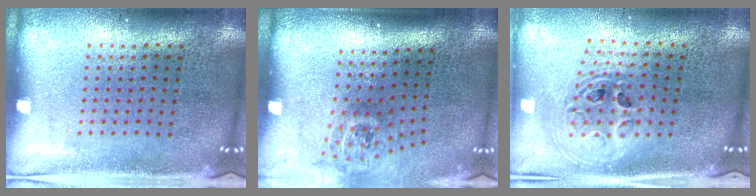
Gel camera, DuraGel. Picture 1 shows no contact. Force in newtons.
{"total": 1.9, "press": 1.3, "slide": 1.4}
{"total": 2.1, "press": 1.7, "slide": 1.3}